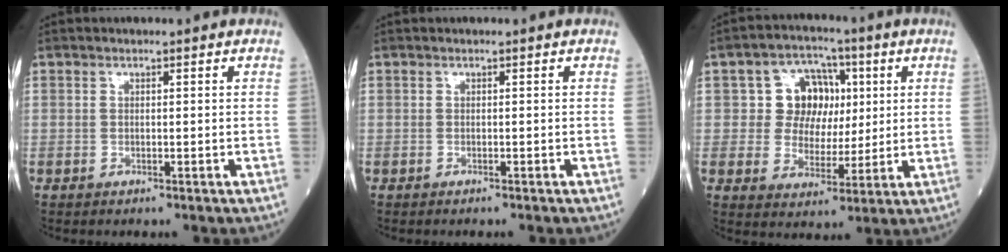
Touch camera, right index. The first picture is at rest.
{"total": 0.6, "force": [-0.5, 0.1, 0.2], "torque": [-0.003, -0.001, -0.007]}
{"total": 8.7, "force": [2.0, 7.4, 4.0], "torque": [-0.061, 0.026, 0.040]}